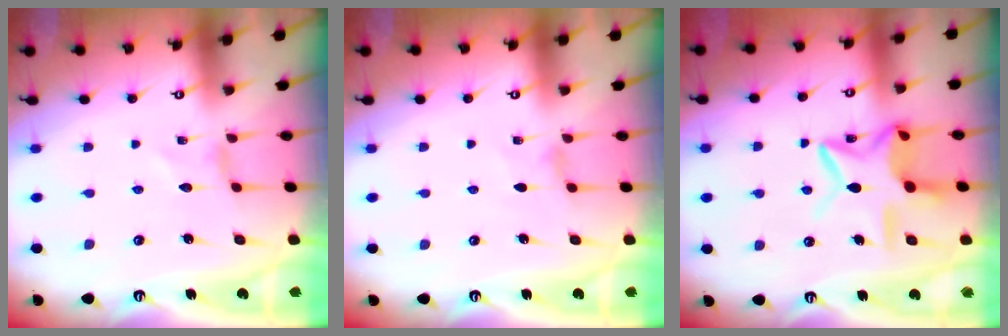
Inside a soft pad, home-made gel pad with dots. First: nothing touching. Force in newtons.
{"total": 0.7, "press": 0.6, "slide": 0.3}
{"total": 13.5, "press": 13.5, "slide": 1.1}